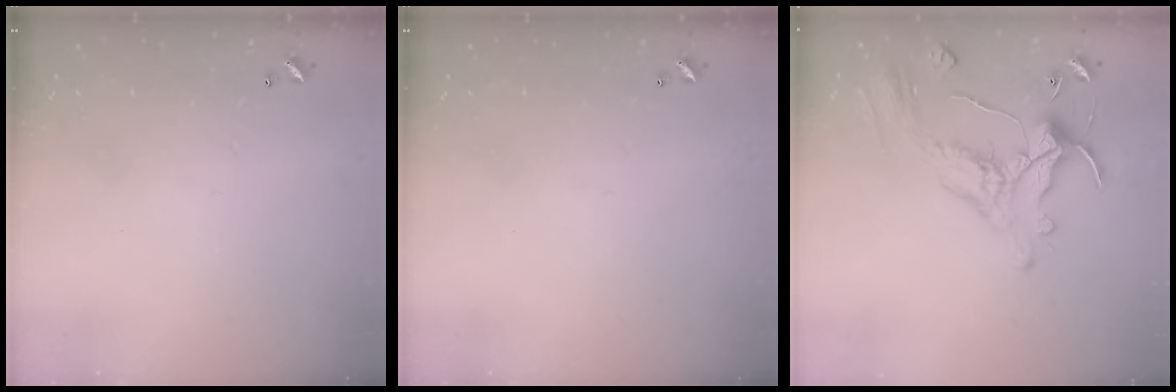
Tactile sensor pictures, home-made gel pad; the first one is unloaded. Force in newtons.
{"total": 0.0}
{"total": 2.5, "press": 2.2, "slide": 1.2}